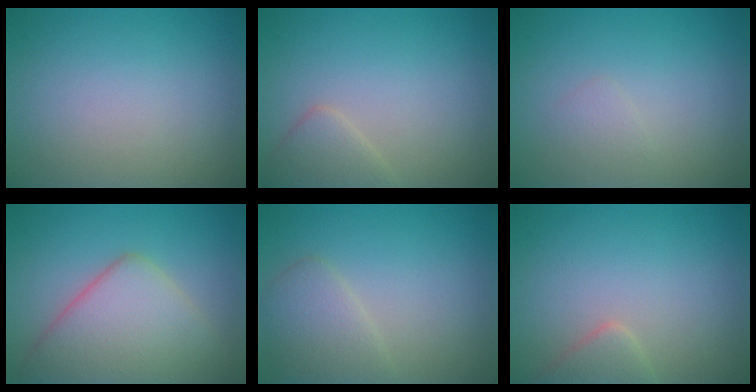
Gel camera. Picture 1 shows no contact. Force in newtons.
{"total": 2.2, "press": 2.2, "slide": 0.2}
{"total": 0.9, "press": 0.9, "slide": 0.0}
{"total": 7.4, "press": 7.4, "slide": 0.2}
{"total": 2.7, "press": 2.7, "slide": 0.1}
{"total": 1.9, "press": 1.9, "slide": 0.1}